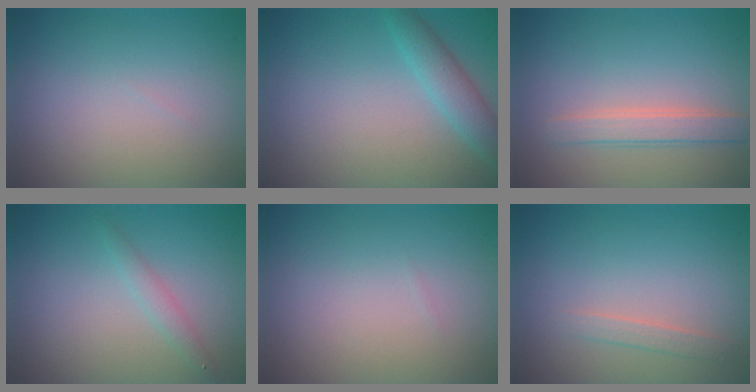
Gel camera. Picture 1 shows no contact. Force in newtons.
{"total": 2.8, "press": 2.8, "slide": 0.2}
{"total": 2.4, "press": 2.4, "slide": 0.2}
{"total": 1.3, "press": 1.3, "slide": 0.0}
{"total": 0.0}
{"total": 1.2, "press": 1.2, "slide": 0.1}